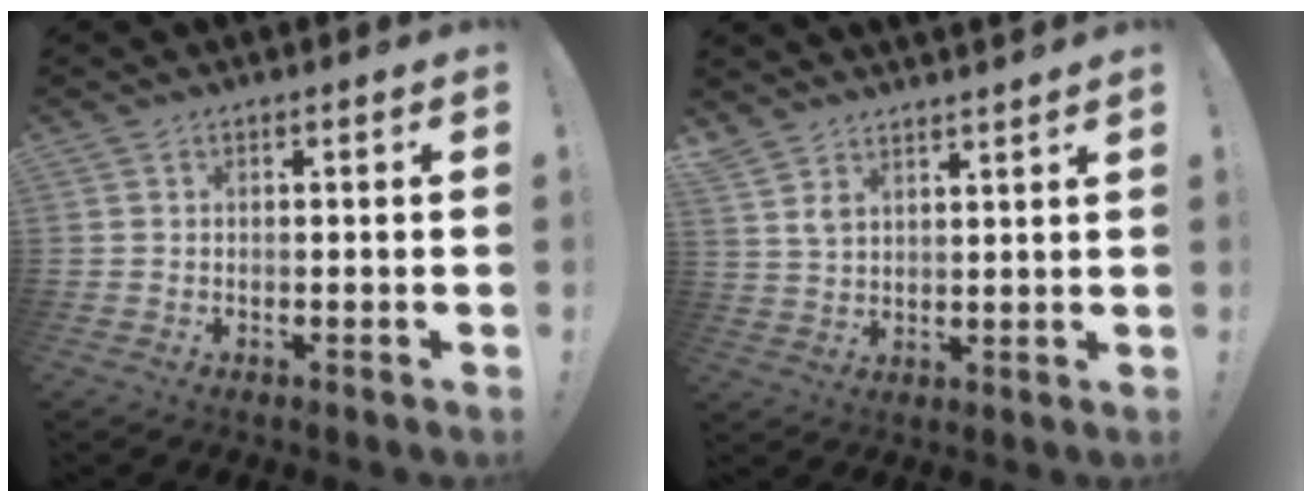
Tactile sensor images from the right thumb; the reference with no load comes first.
{"total": 4.5, "force": [4.1, 1.1, 1.8], "torque": [-0.039, -0.021, 0.077]}